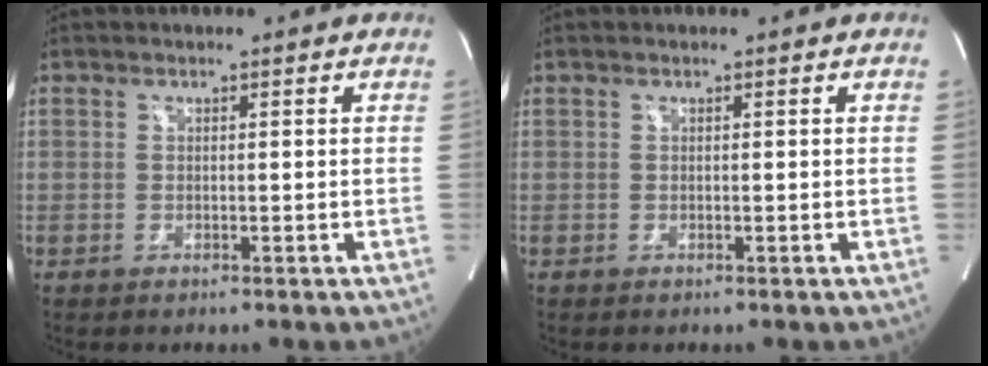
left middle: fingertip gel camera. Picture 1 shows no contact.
{"total": 0.0}